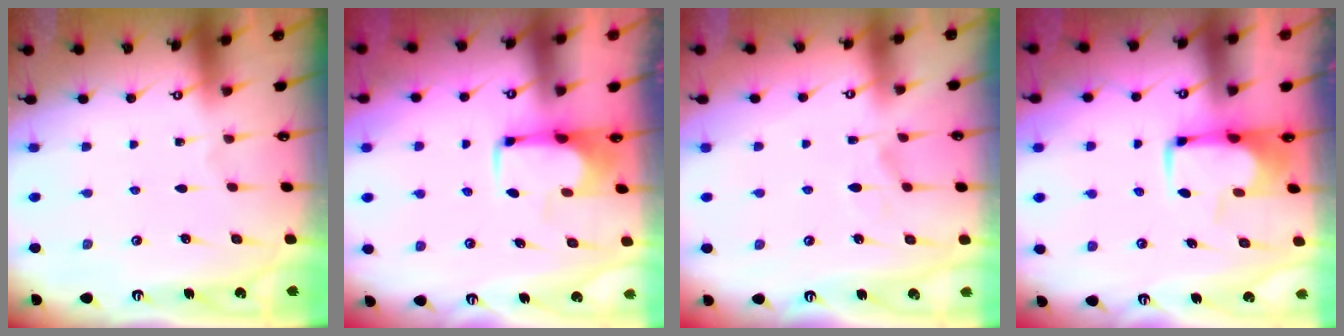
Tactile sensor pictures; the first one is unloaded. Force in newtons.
{"total": 1.4, "press": 1.3, "slide": 0.5}
{"total": 1.4, "press": 0.7, "slide": 1.1}
{"total": 1.2, "press": 1.0, "slide": 0.5}